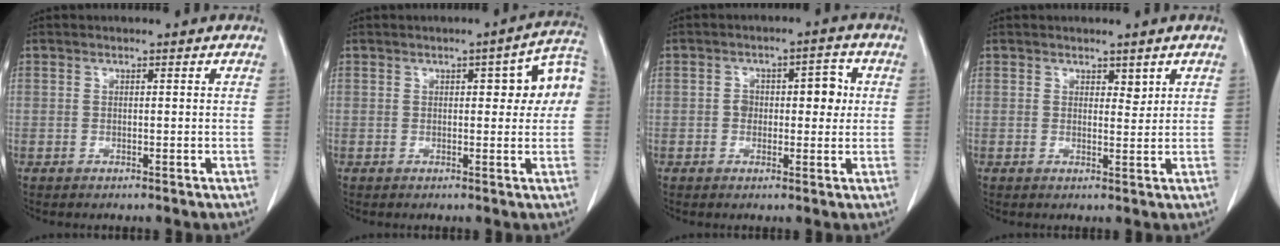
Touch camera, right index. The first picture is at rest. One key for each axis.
{"total": 8.1, "fx": 1.5, "fy": 2.1, "fz": 7.7, "tx": -0.090, "ty": 0.025, "tz": 0.013}
{"total": 5.9, "fx": 0.6, "fy": 3.4, "fz": 4.8, "tx": -0.063, "ty": 0.025, "tz": 0.013}
{"total": 1.6, "fx": 1.1, "fy": 0.8, "fz": 0.8, "tx": -0.008, "ty": -0.008, "tz": 0.018}